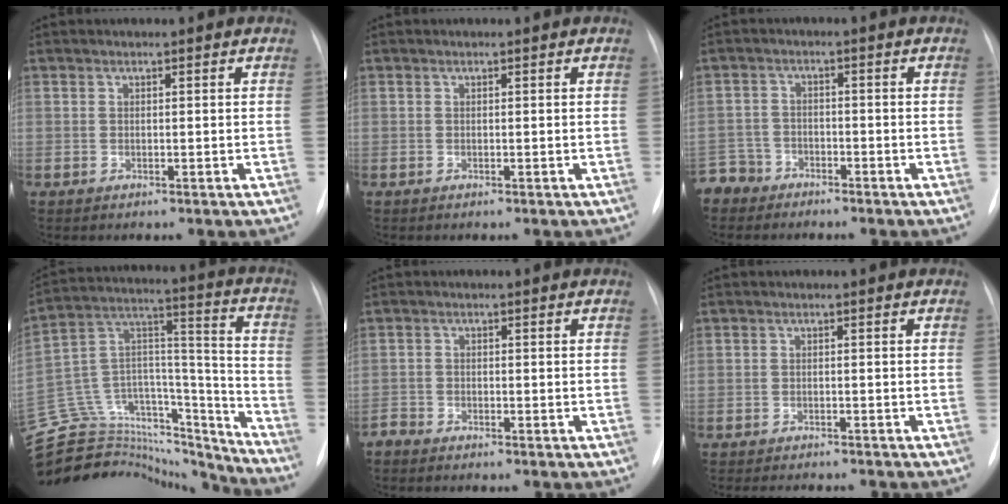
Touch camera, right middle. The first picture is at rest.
{"total": 0.0}
{"total": 4.4, "force": [-3.7, 2.3, -0.8], "torque": [0.019, 0.001, -0.078]}
{"total": 32.9, "force": [-30.0, 9.7, 9.3], "torque": [-0.191, 0.032, -0.448]}
{"total": 1.8, "force": [-1.7, 0.2, -0.1], "torque": [0.002, -0.004, -0.034]}
{"total": 6.3, "force": [-5.8, 1.2, 2.1], "torque": [-0.023, -0.004, -0.078]}